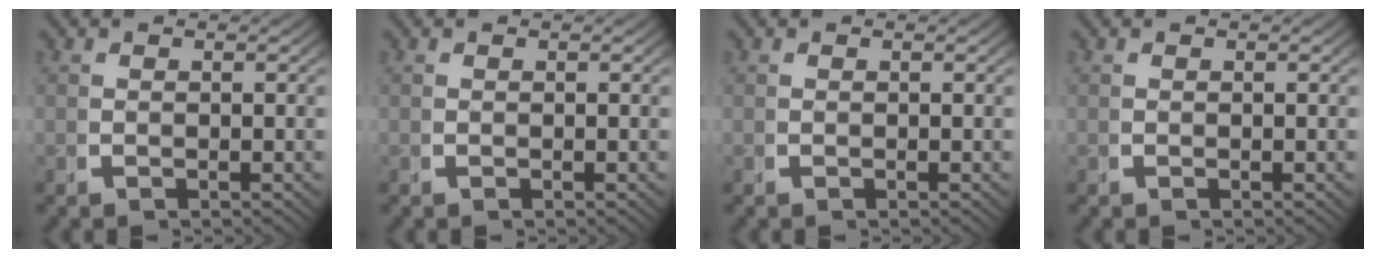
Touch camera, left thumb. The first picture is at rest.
{"total": 0.0}
{"total": 0.0}
{"total": 0.0}